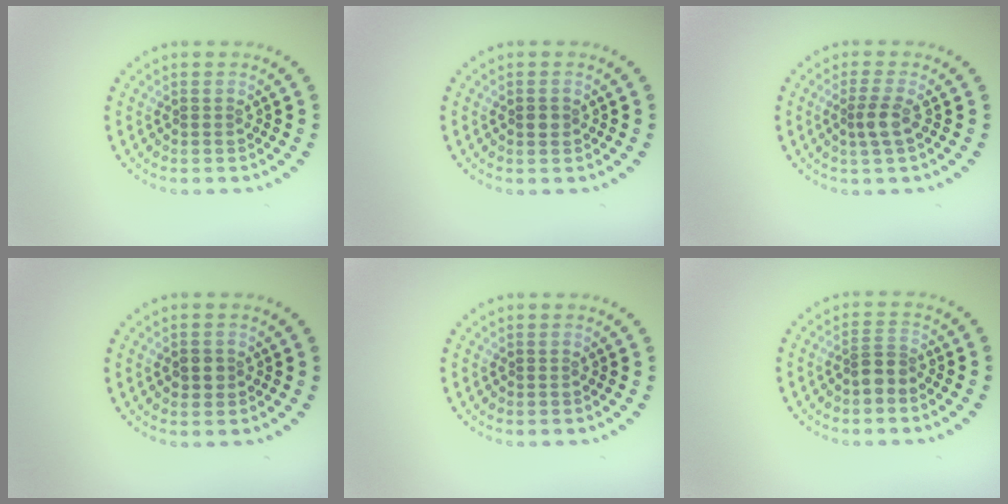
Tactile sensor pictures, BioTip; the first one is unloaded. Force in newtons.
{"total": 1.2, "press": 1.2, "slide": 0.0}
{"total": 1.9, "press": 1.5, "slide": 1.1}
{"total": 1.5, "press": 1.4, "slide": 0.4}
{"total": 0.0}
{"total": 2.0, "press": 1.6, "slide": 1.2}